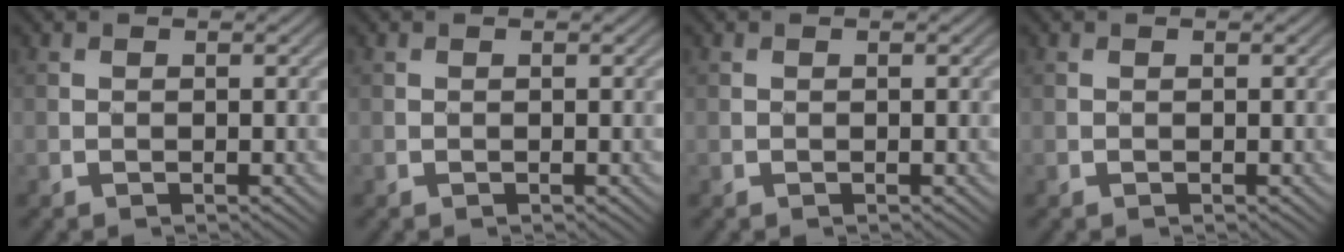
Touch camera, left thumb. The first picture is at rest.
{"total": 0.0}
{"total": 0.0}
{"total": 0.0}